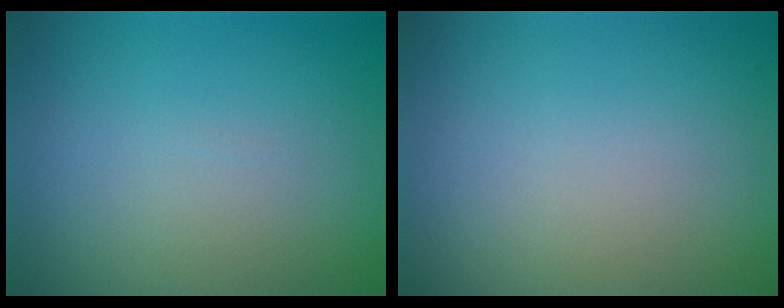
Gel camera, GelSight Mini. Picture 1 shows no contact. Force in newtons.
{"total": 0.0}